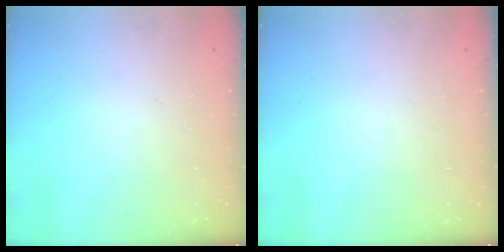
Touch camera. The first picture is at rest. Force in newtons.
{"total": 0.0}